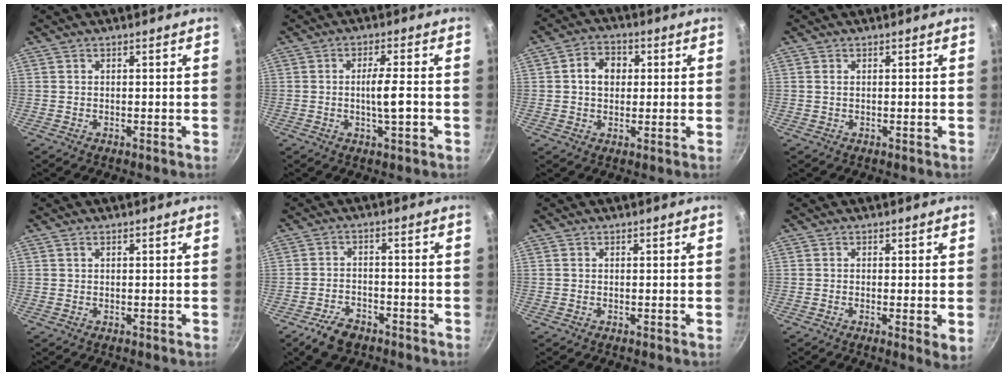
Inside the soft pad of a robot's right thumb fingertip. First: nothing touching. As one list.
[{"total": 5.2, "force": [-0.9, 0.8, 5.1], "torque": [-0.091, 0.007, -0.018]}, {"total": 6.5, "force": [1.0, 5.2, 3.8], "torque": [-0.037, 0.010, 0.007]}, {"total": 0.8, "force": [0.2, 0.5, 0.6], "torque": [-0.011, 0.001, 0.003]}, {"total": 0.5, "force": [0.3, 0.3, 0.3], "torque": [-0.004, 0.002, 0.005]}, {"total": 6.7, "force": [-4.5, 3.8, 3.3], "torque": [-0.058, 0.032, -0.075]}, {"total": 0.0}, {"total": 3.4, "force": [-0.3, 0.7, 3.3], "torque": [-0.048, -0.013, -0.007]}]